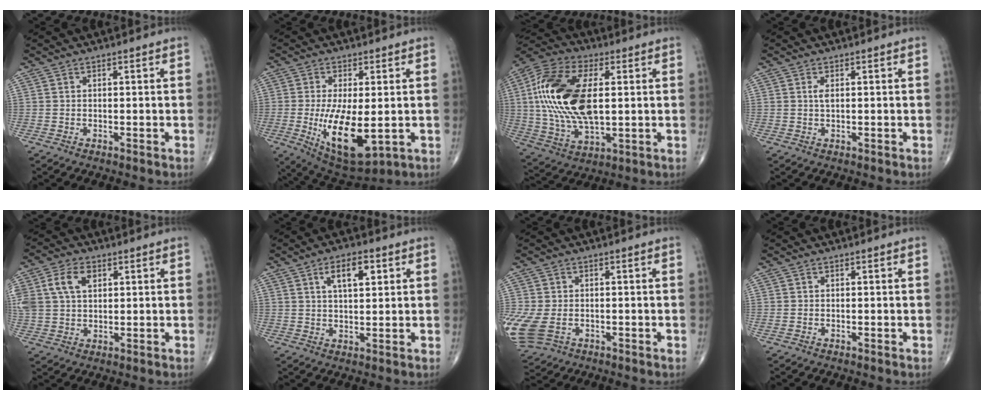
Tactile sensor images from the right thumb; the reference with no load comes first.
{"total": 14.0, "force": [-2.3, 5.8, 12.6], "torque": [-0.219, -0.026, -0.019]}
{"total": 22.4, "force": [2.8, 11.6, 19.0], "torque": [-0.389, -0.003, 0.046]}
{"total": 1.3, "force": [0.3, 0.5, 1.2], "torque": [-0.023, 0.002, 0.007]}
{"total": 9.6, "force": [3.2, 6.5, 6.3], "torque": [-0.132, 0.005, 0.065]}
{"total": 6.7, "force": [2.7, 3.0, 5.4], "torque": [-0.074, -0.007, 0.044]}
{"total": 12.0, "force": [-3.3, 8.6, 7.7], "torque": [-0.219, -0.009, -0.050]}
{"total": 0.7, "force": [-0.2, 0.4, 0.5], "torque": [-0.012, -0.001, -0.004]}